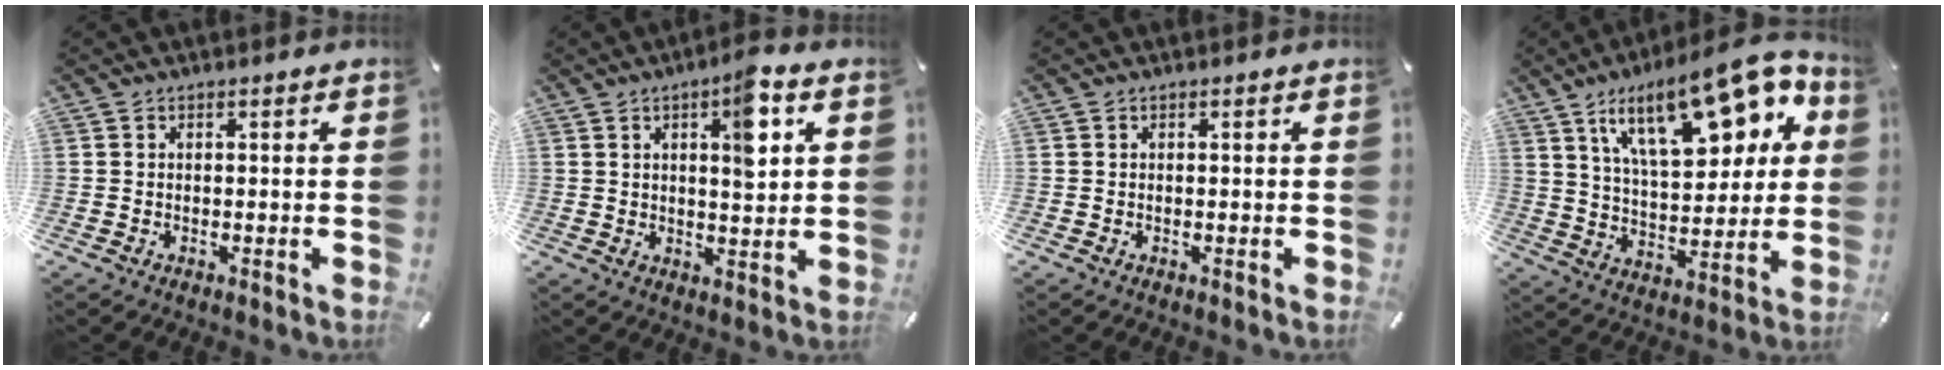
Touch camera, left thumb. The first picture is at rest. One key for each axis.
{"total": 8.5, "fx": 3.5, "fy": 2.5, "fz": 7.4, "tx": -0.099, "ty": -0.018, "tz": 0.049}
{"total": 0.0}
{"total": 22.8, "fx": 12.9, "fy": 9.8, "fz": 16.1, "tx": -0.260, "ty": -0.058, "tz": 0.215}